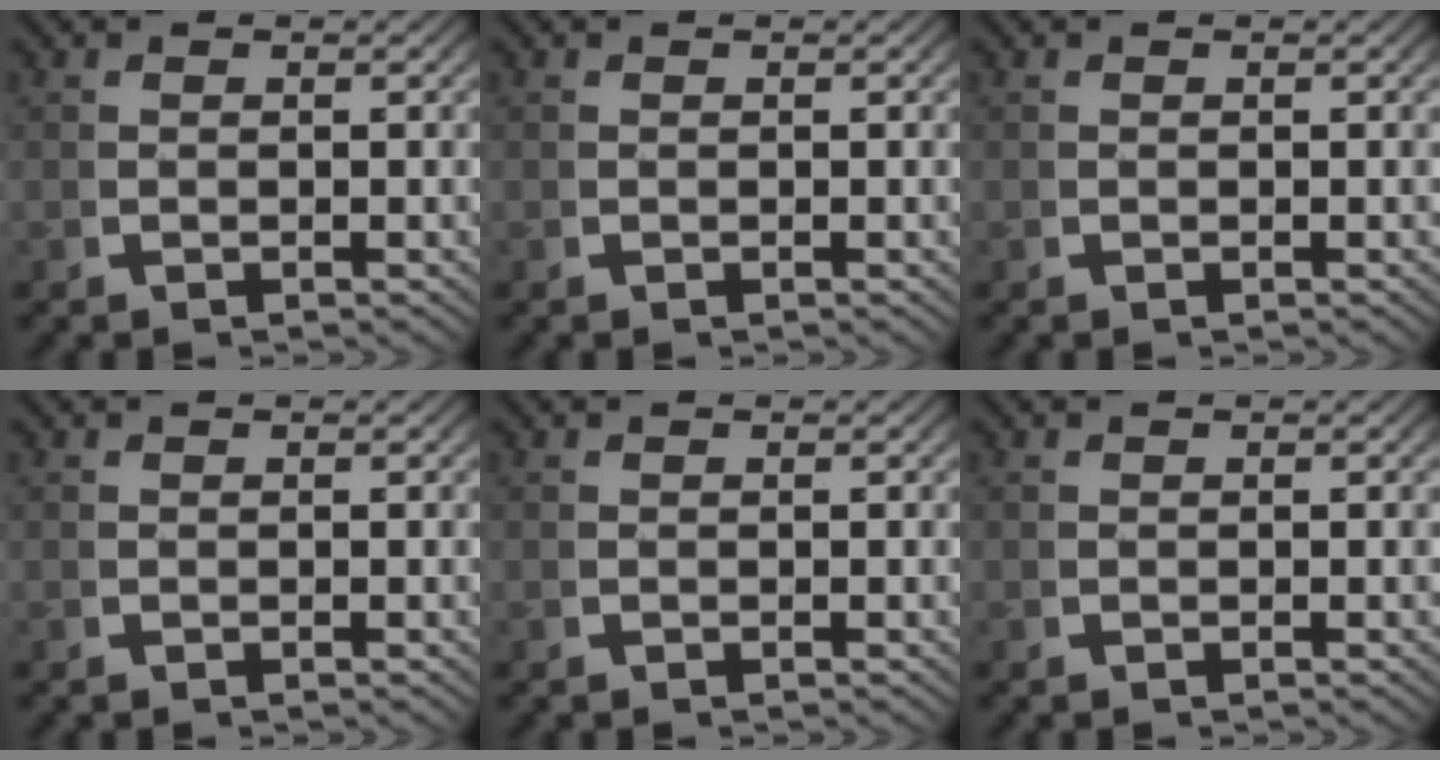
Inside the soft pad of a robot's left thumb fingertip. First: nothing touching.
{"total": 0.0}
{"total": 0.0}
{"total": 0.0}
{"total": 0.0}
{"total": 0.0}